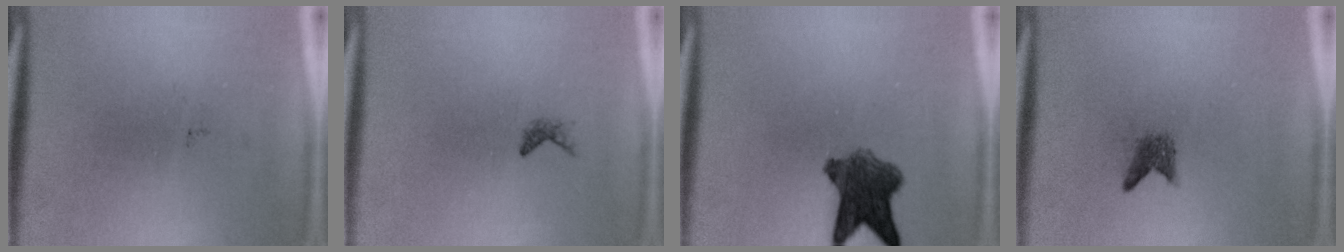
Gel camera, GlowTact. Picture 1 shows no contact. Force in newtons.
{"total": 0.6}
{"total": 7.8}
{"total": 1.7}